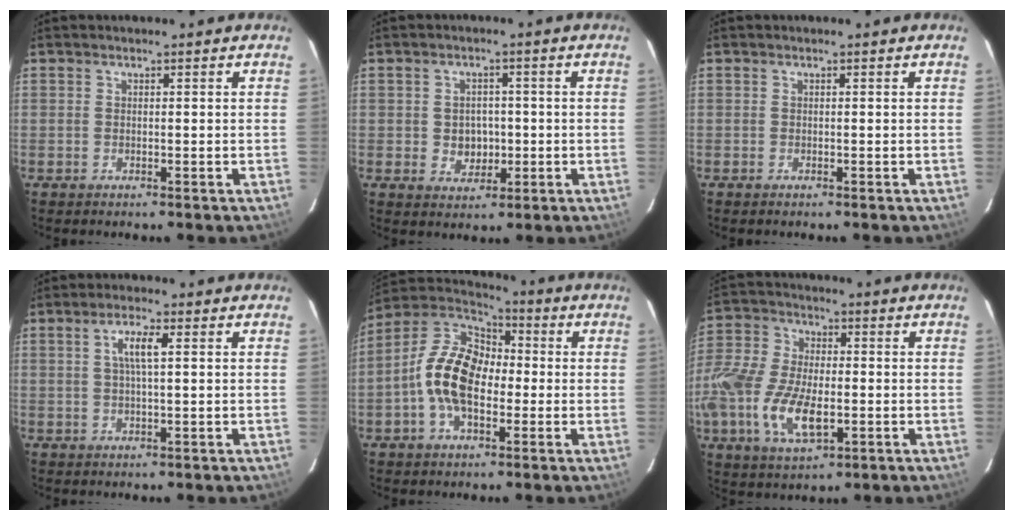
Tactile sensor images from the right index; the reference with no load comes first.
{"total": 4.7, "force": [-0.5, 4.1, 2.3], "torque": [-0.043, 0.006, 0.001]}
{"total": 0.0}
{"total": 4.0, "force": [1.0, 0.6, 3.8], "torque": [-0.074, 0.005, 0.018]}
{"total": 14.0, "force": [-2.2, 8.4, 11.0], "torque": [-0.223, 0.018, -0.048]}
{"total": 17.4, "force": [-5.1, 8.9, 14.0], "torque": [-0.315, -0.017, -0.098]}